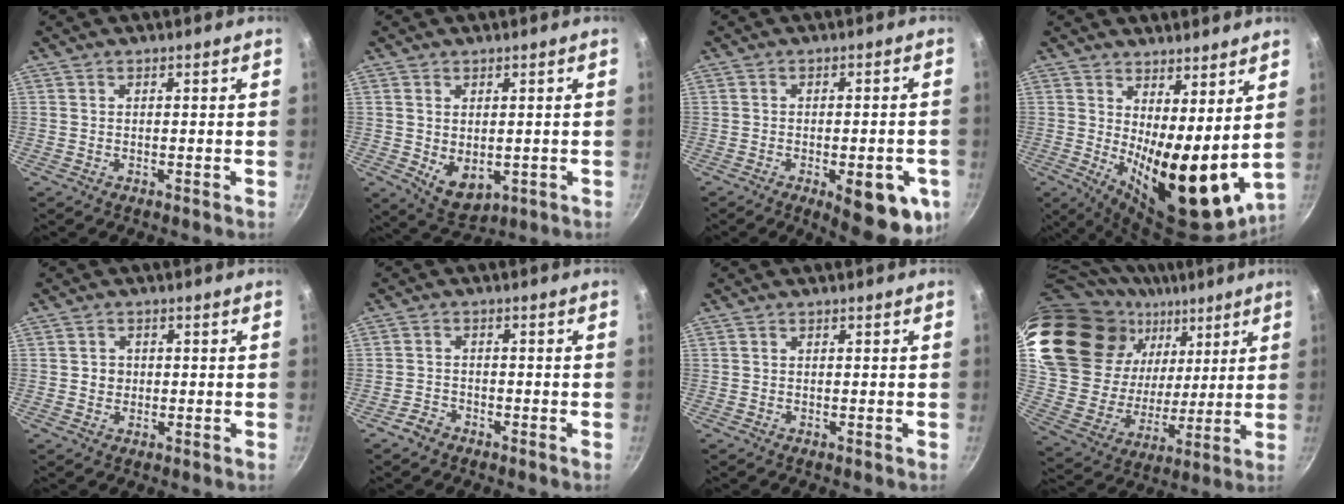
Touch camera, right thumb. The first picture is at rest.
{"total": 6.4, "force": [-0.2, 4.3, 4.8], "torque": [-0.070, -0.018, 0.012]}
{"total": 13.3, "force": [-4.7, 5.2, 11.3], "torque": [-0.100, 0.005, -0.055]}
{"total": 16.9, "force": [2.8, 6.9, 15.1], "torque": [-0.187, -0.040, 0.054]}
{"total": 2.3, "force": [0.0, 2.1, 0.8], "torque": [-0.002, 0.004, -0.002]}
{"total": 2.7, "force": [-2.0, 1.7, 0.6], "torque": [-0.005, 0.025, -0.034]}
{"total": 0.0}
{"total": 26.4, "force": [15.0, 16.3, 14.3], "torque": [-0.245, -0.043, 0.281]}